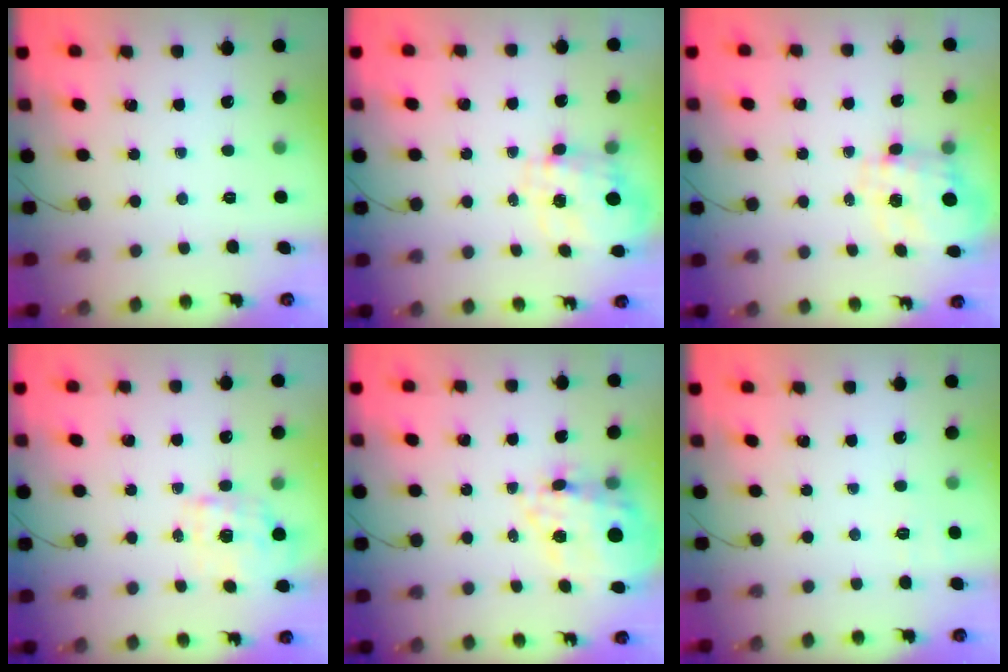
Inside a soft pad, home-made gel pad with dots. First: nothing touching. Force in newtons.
{"total": 9.6, "press": 9.5, "slide": 0.8}
{"total": 3.4, "press": 3.2, "slide": 1.1}
{"total": 1.2, "press": 1.0, "slide": 0.7}
{"total": 17.2, "press": 16.8, "slide": 3.7}
{"total": 6.4, "press": 6.1, "slide": 1.9}